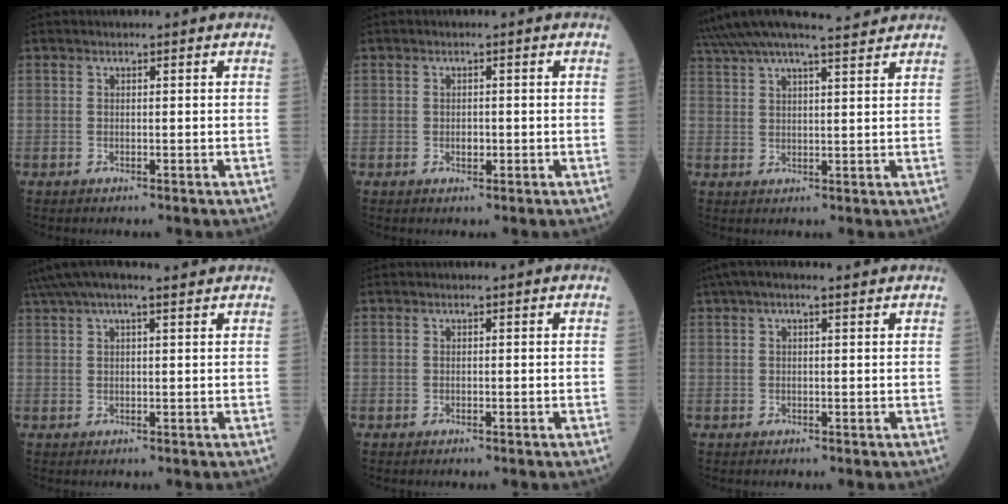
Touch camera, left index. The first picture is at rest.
{"total": 1.1, "force": [-0.2, 0.8, 0.8], "torque": [-0.015, 0.000, -0.001]}
{"total": 14.6, "force": [13.3, 0.6, 5.9], "torque": [-0.116, 0.027, 0.204]}
{"total": 9.3, "force": [8.0, 0.6, 4.8], "torque": [-0.087, 0.044, 0.115]}
{"total": 0.0}
{"total": 6.0, "force": [4.7, 0.6, 3.7], "torque": [-0.066, 0.042, 0.072]}